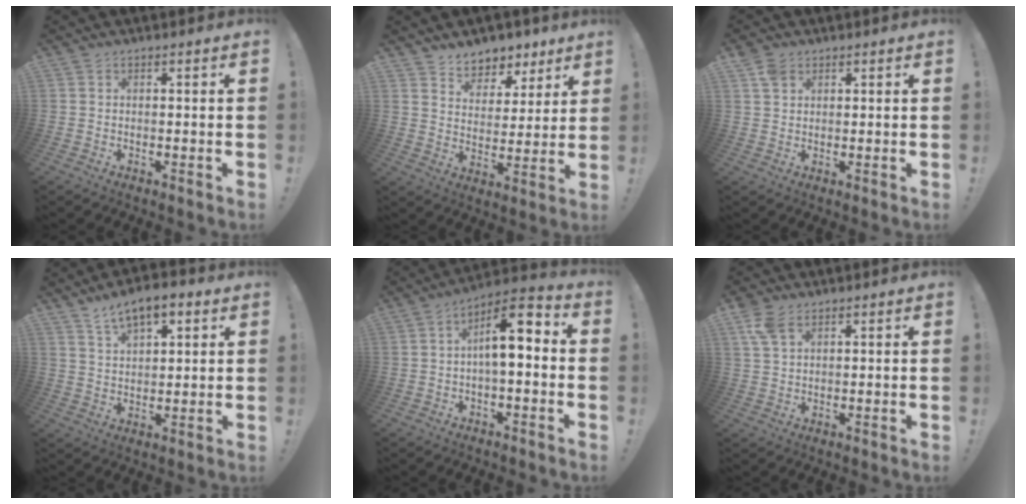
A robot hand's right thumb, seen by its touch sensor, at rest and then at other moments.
{"total": 7.5, "force": [5.8, 4.8, 0.9], "torque": [-0.012, -0.051, 0.112]}
{"total": 4.0, "force": [2.4, 2.8, 1.6], "torque": [-0.022, -0.007, 0.044]}
{"total": 8.6, "force": [5.4, 4.1, 5.3], "torque": [-0.088, -0.017, 0.099]}
{"total": 10.8, "force": [0.7, 4.1, 10.0], "torque": [-0.161, -0.001, 0.009]}
{"total": 6.1, "force": [3.4, 3.2, 4.0], "torque": [-0.081, -0.005, 0.069]}